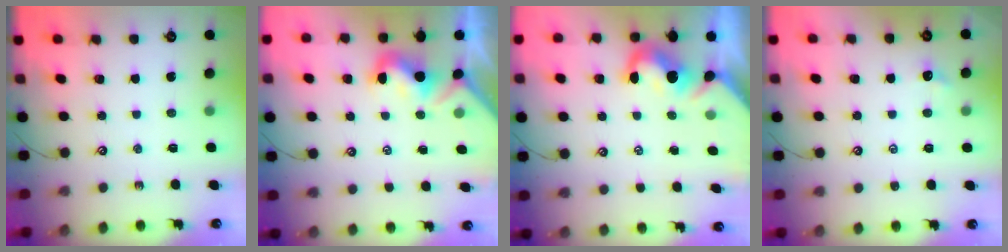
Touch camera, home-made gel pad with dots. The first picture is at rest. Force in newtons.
{"total": 1.0, "press": 0.7, "slide": 0.6}
{"total": 2.3, "press": 2.2, "slide": 0.6}
{"total": 0.9, "press": 0.8, "slide": 0.4}